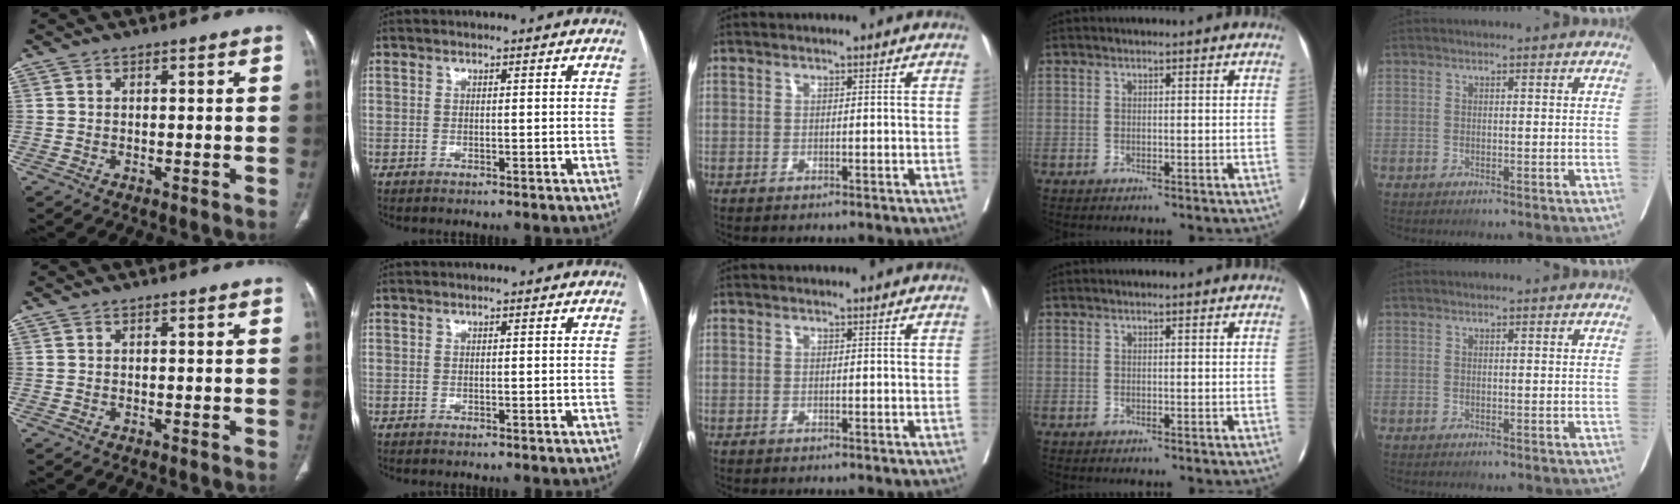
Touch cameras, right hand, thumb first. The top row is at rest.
{}